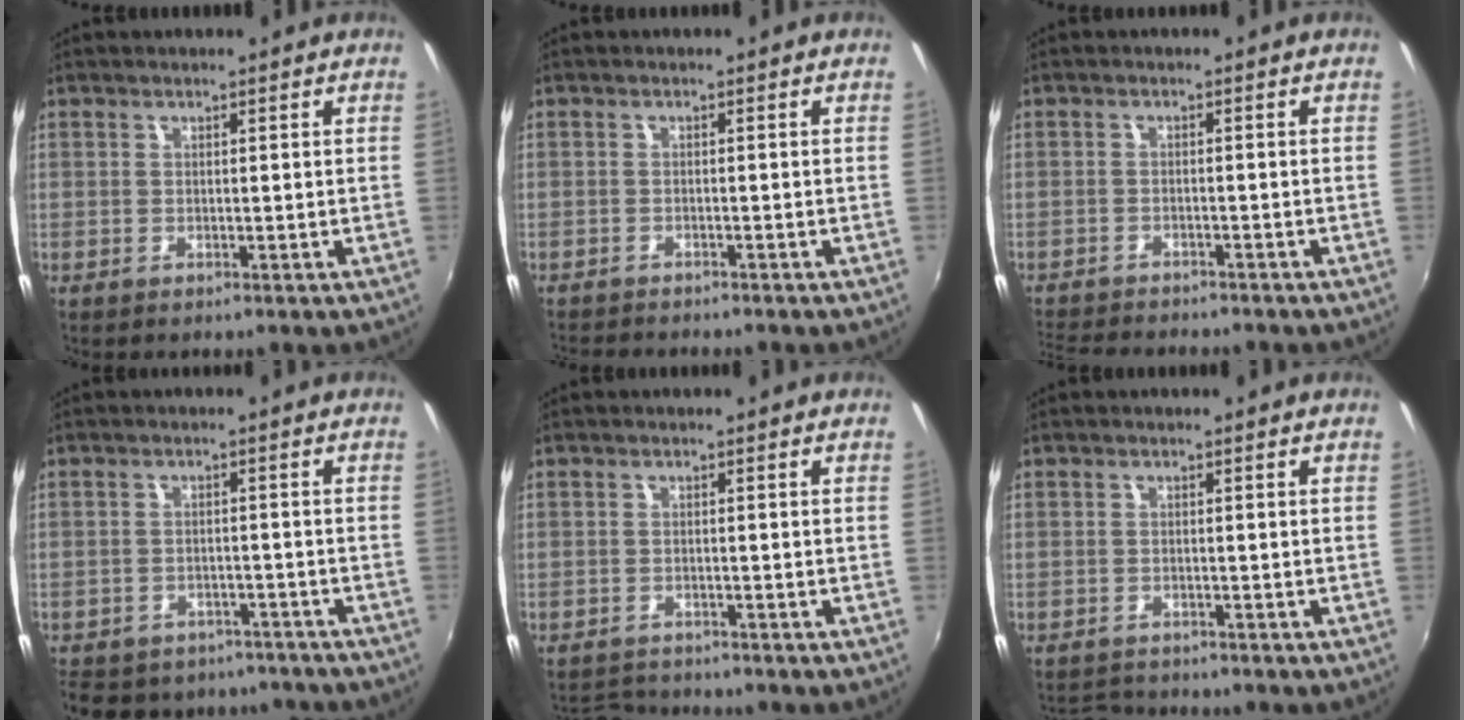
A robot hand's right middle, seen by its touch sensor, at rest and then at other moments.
{"total": 4.2, "force": [-4.0, 0.4, 1.1], "torque": [-0.033, -0.015, -0.068]}
{"total": 8.8, "force": [-8.2, 1.6, 2.9], "torque": [-0.079, -0.015, -0.133]}
{"total": 15.2, "force": [-12.4, 7.2, 5.1], "torque": [-0.120, 0.007, -0.158]}
{"total": 3.7, "force": [-3.6, 0.9, 0.2], "torque": [-0.017, 0.000, -0.065]}
{"total": 3.4, "force": [-3.3, 0.9, 0.3], "torque": [-0.016, -0.001, -0.058]}